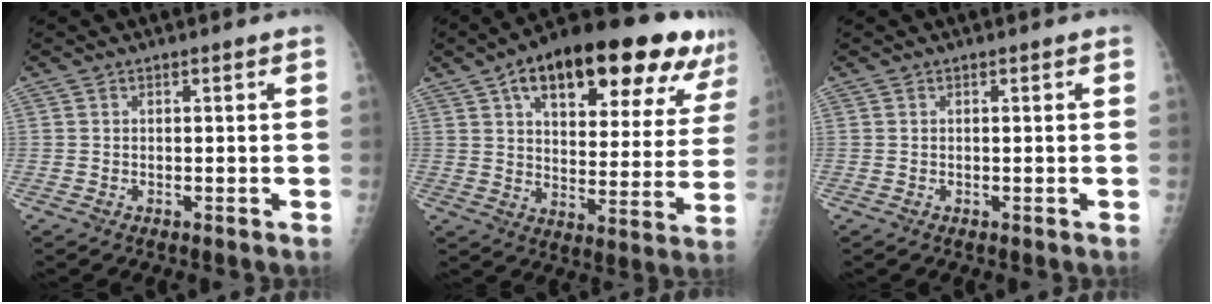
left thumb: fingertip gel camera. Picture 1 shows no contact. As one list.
[{"total": 27.5, "force": [15.1, 11.3, 20.0], "torque": [-0.255, -0.003, 0.218]}, {"total": 0.0}]